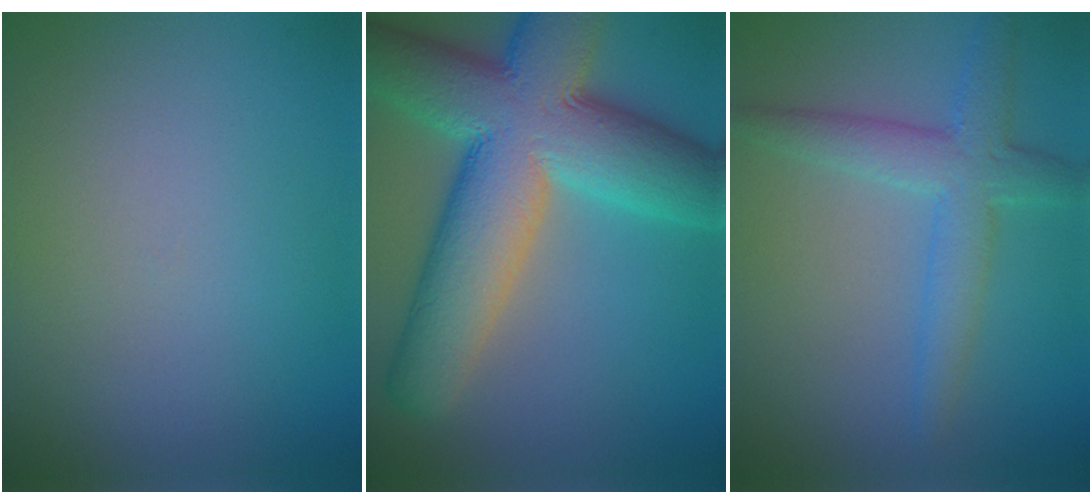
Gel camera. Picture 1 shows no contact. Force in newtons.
{"total": 14.0, "press": 14.0, "slide": 0.7}
{"total": 4.2, "press": 4.2, "slide": 0.2}